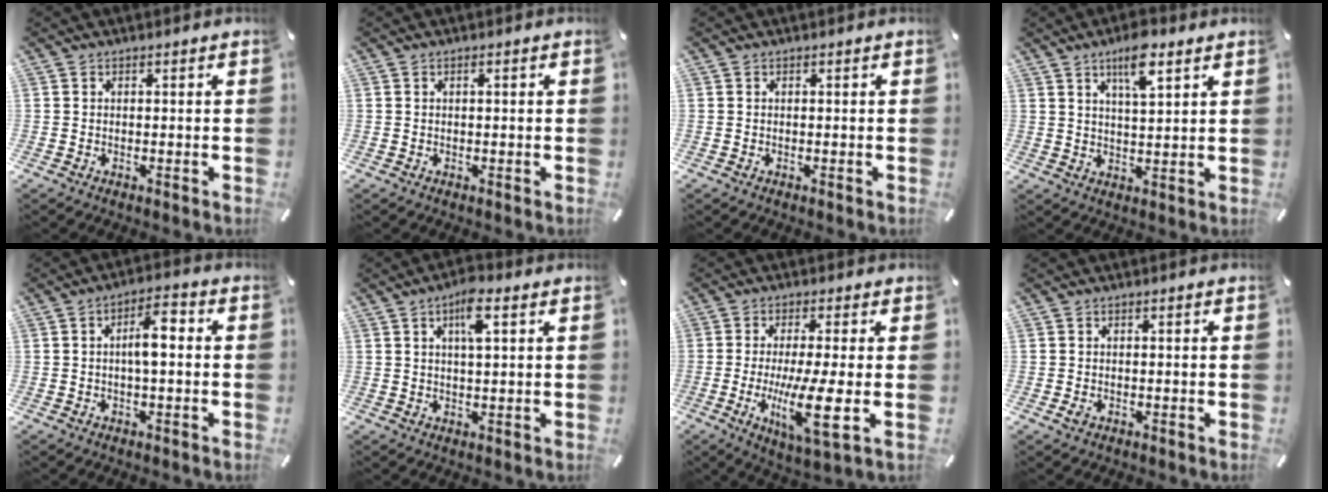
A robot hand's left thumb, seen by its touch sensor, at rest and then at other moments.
{"total": 0.6, "force": [0.0, 0.1, 0.6], "torque": [-0.011, 0.001, 0.000]}
{"total": 0.0}
{"total": 8.2, "force": [5.2, 2.5, 5.9], "torque": [-0.105, -0.011, 0.087]}
{"total": 6.7, "force": [0.1, 2.5, 6.2], "torque": [-0.100, 0.012, -0.003]}
{"total": 6.1, "force": [2.5, 1.6, 5.3], "torque": [-0.094, 0.002, 0.038]}
{"total": 12.5, "force": [-1.7, 2.5, 12.1], "torque": [-0.232, -0.021, -0.030]}
{"total": 1.1, "force": [-0.5, 0.8, 0.7], "torque": [-0.011, 0.002, -0.008]}